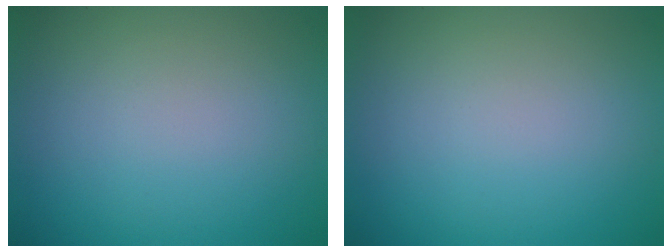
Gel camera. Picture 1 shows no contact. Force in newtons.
{"total": 0.0}